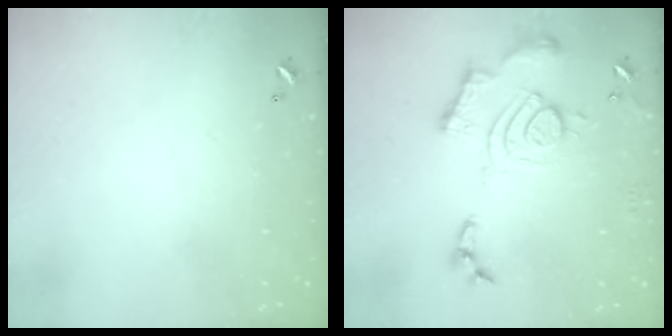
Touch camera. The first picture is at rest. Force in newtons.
{"total": 15.7, "press": 15.6, "slide": 1.4}